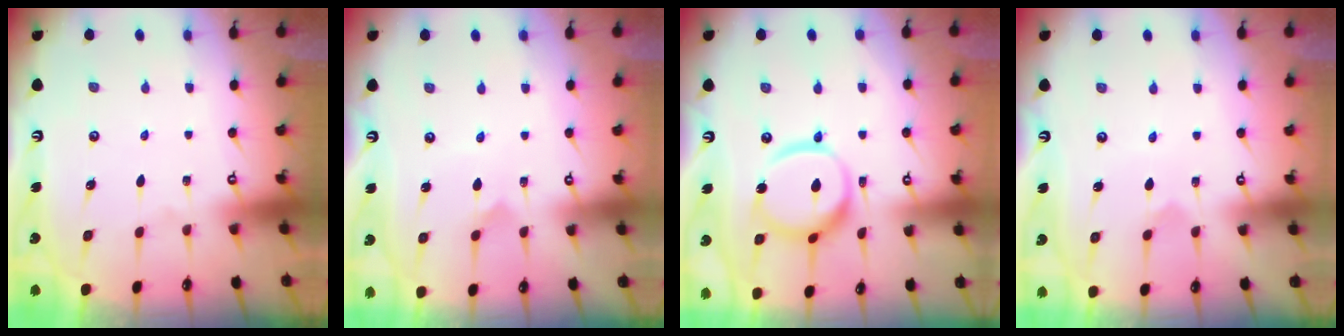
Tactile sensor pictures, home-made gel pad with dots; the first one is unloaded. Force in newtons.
{"total": 2.0, "press": 2.0, "slide": 0.1}
{"total": 14.5, "press": 14.5, "slide": 1.5}
{"total": 2.3, "press": 2.3, "slide": 0.2}